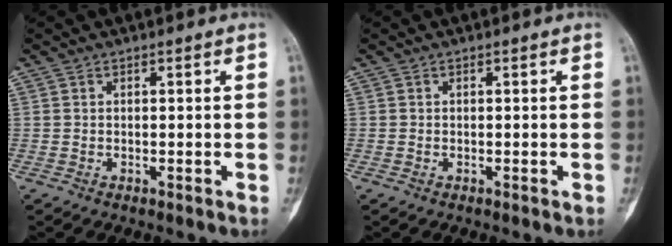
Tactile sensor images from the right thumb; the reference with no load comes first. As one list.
[{"total": 0.0}]